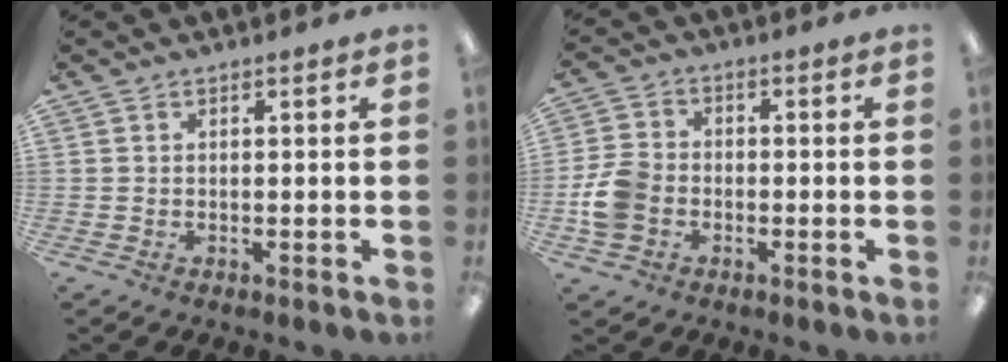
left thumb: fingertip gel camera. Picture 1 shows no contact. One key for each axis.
{"total": 8.0, "fx": -2.1, "fy": 6.2, "fz": 4.5, "tx": -0.099, "ty": 0.016, "tz": -0.037}